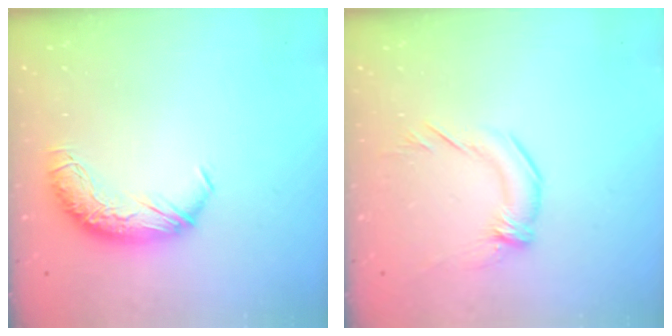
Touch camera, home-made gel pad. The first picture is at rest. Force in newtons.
{"total": 1.4, "press": 0.2, "slide": 1.4}